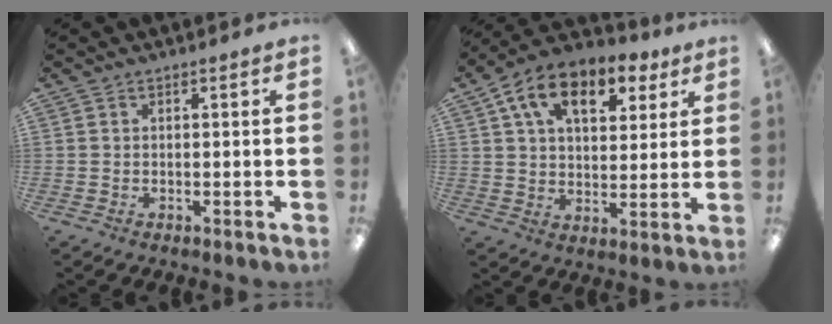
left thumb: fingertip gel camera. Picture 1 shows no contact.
{"total": 13.1, "force": [7.1, 7.5, 8.1], "torque": [-0.126, -0.021, 0.124]}